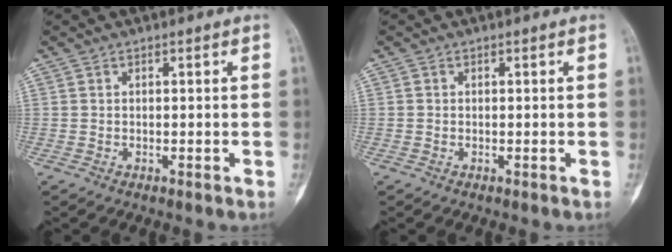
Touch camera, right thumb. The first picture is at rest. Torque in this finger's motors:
{"motor_torque": [-0.19, 0.01, -0.13, 0.02, -0.03]}